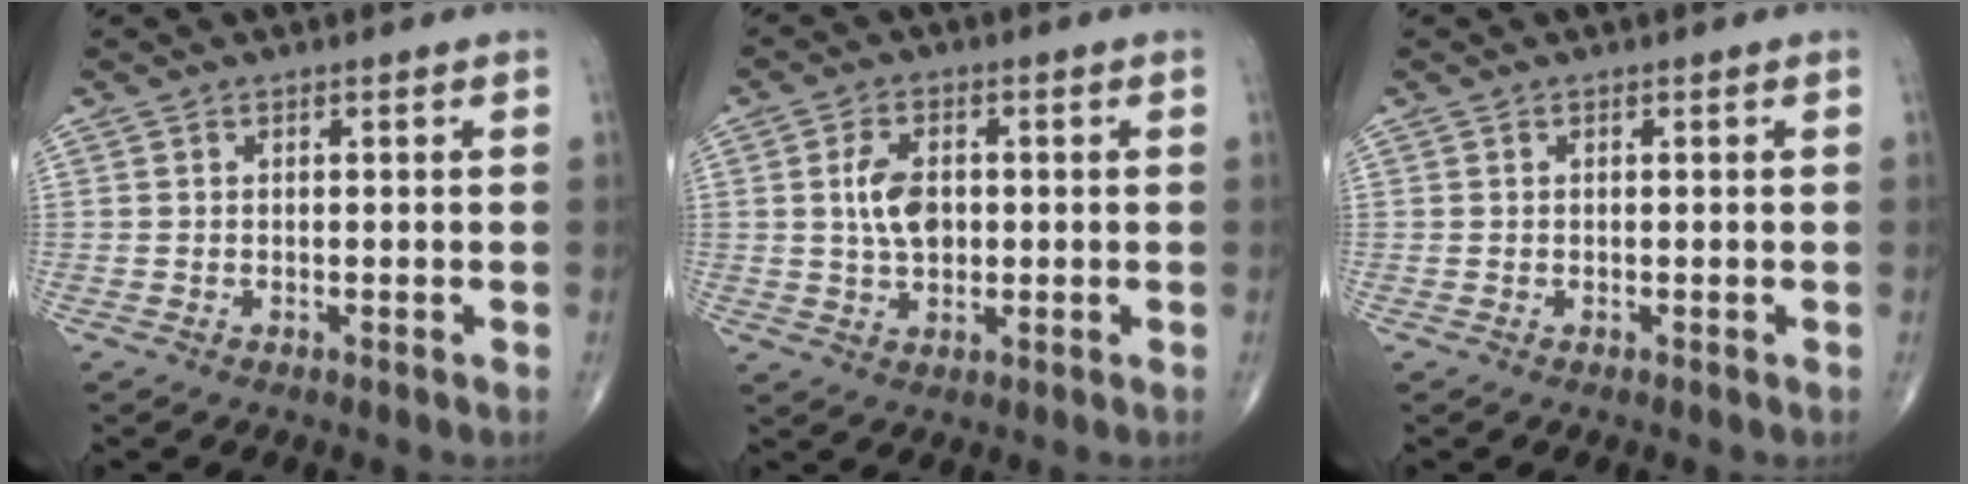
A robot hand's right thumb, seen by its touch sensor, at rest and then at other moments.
{"total": 6.7, "force": [0.6, 4.1, 5.2], "torque": [-0.091, 0.000, 0.012]}
{"total": 0.0}